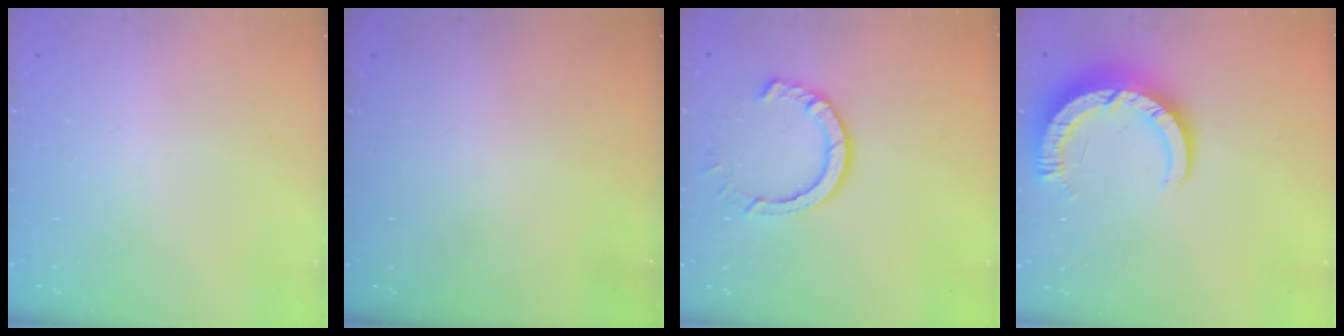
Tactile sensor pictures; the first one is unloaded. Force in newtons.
{"total": 0.0}
{"total": 8.5, "press": 8.4, "slide": 1.0}
{"total": 9.2, "press": 9.2, "slide": 0.7}